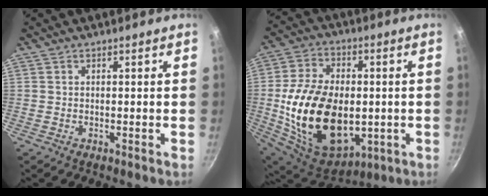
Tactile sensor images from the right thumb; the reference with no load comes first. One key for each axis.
{"total": 24.9, "fx": -2.1, "fy": 16.1, "fz": 18.8, "tx": -0.327, "ty": 0.002, "tz": -0.017}